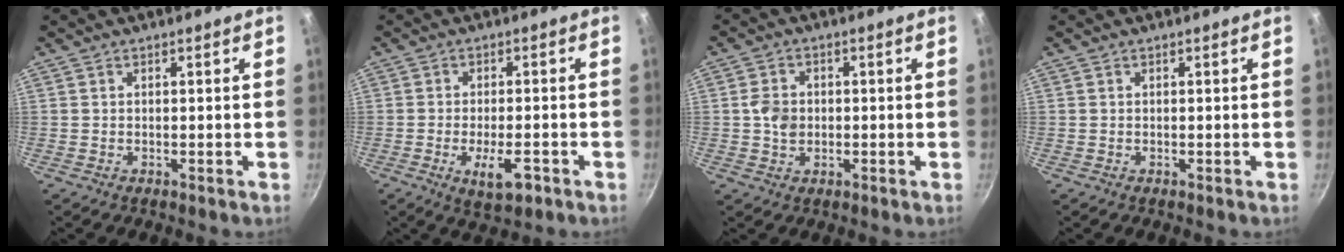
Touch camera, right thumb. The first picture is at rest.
{"total": 6.8, "force": [-2.8, 2.7, 5.6], "torque": [-0.082, 0.008, -0.040]}
{"total": 4.4, "force": [-0.2, 3.5, 2.7], "torque": [-0.039, 0.007, -0.009]}
{"total": 0.0}